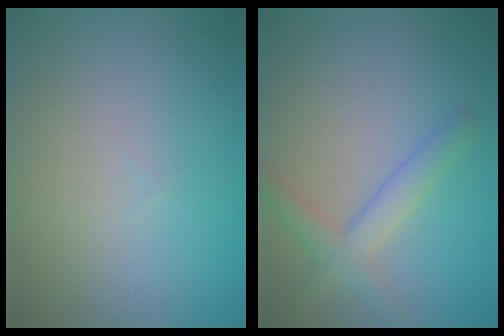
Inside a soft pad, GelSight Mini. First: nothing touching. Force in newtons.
{"total": 3.0, "press": 3.0, "slide": 0.2}